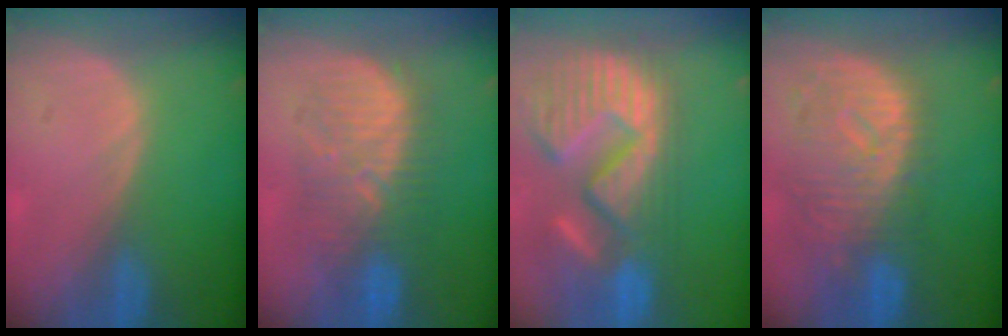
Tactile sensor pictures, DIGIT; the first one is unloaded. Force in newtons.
{"total": 9.1, "press": 9.1, "slide": 0.3}
{"total": 15.4, "press": 12.7, "slide": 8.6}
{"total": 11.4, "press": 10.0, "slide": 5.5}